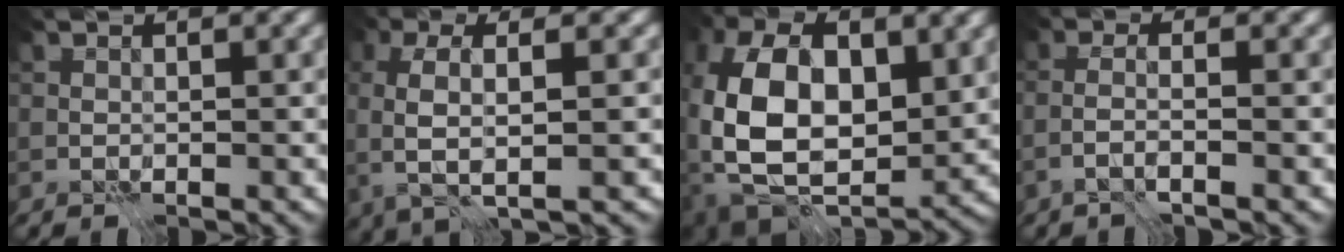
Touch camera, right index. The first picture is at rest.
{"total": 4.9, "force": [0.3, 1.2, 4.7], "torque": [-0.090, 0.005, 0.003]}
{"total": 13.4, "force": [0.3, 8.3, 10.6], "torque": [-0.212, -0.004, 0.002]}
{"total": 1.8, "force": [-1.2, -0.4, 1.3], "torque": [-0.026, 0.006, -0.030]}